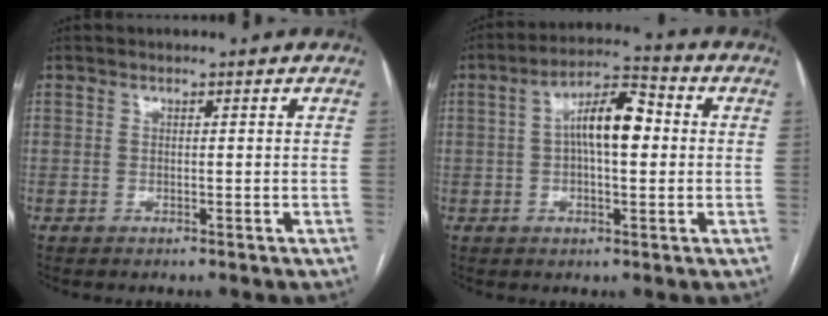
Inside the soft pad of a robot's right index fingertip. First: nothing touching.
{"total": 9.1, "force": [0.8, 2.8, 8.6], "torque": [-0.156, 0.027, 0.008]}